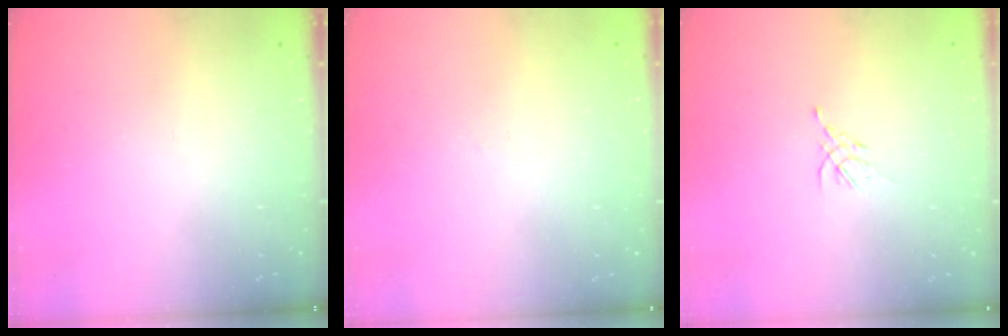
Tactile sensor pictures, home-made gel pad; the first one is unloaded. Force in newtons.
{"total": 1.8, "press": 1.6, "slide": 0.6}
{"total": 1.9, "press": 1.8, "slide": 0.5}